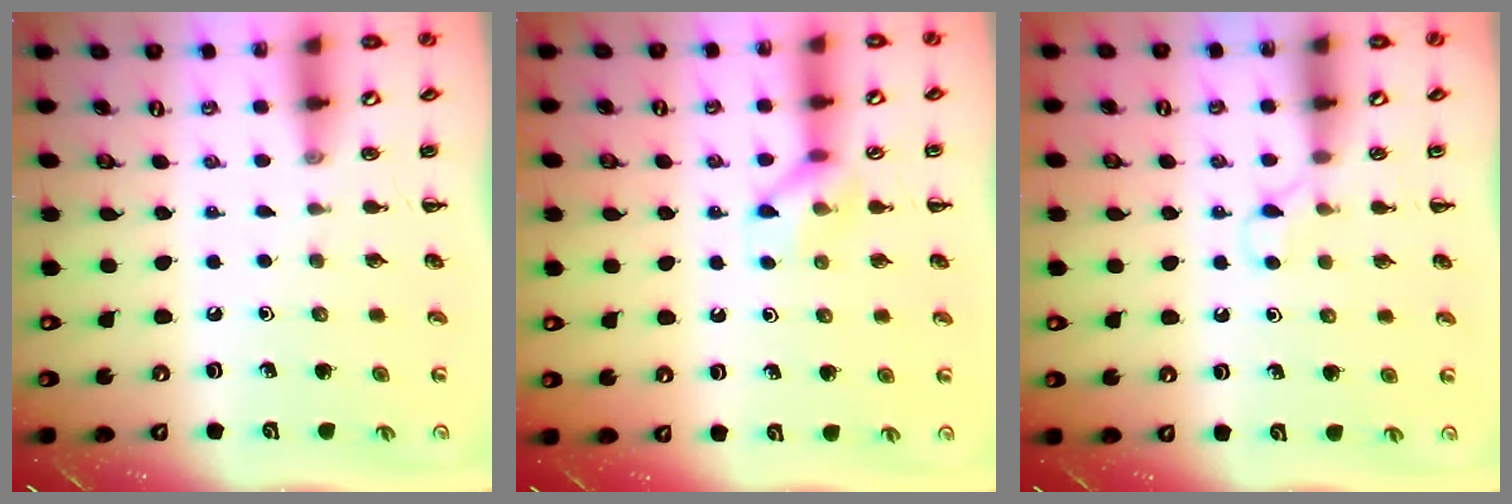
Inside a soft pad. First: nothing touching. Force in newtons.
{"total": 8.3, "press": 8.3, "slide": 0.4}
{"total": 2.6, "press": 2.4, "slide": 0.9}